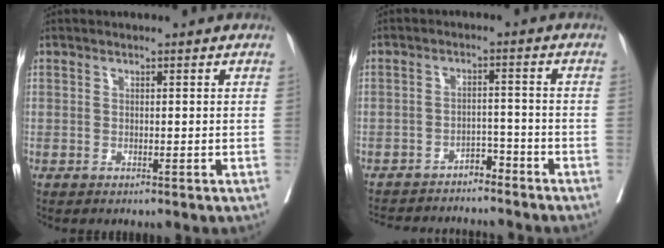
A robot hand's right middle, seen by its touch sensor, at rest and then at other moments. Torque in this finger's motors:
{"motor_torque": [0.52, -0.76, 0.15, 0.01]}